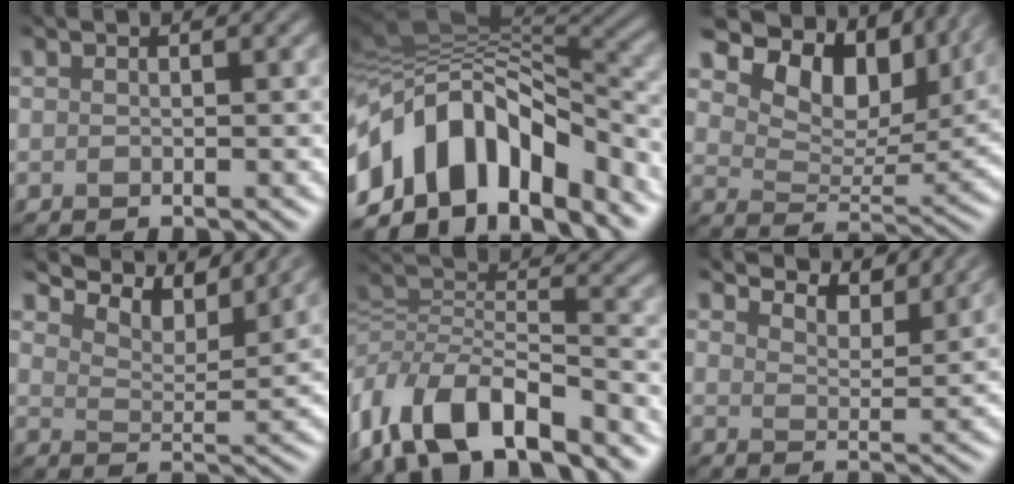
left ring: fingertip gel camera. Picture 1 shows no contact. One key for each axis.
{"total": 13.4, "fx": -5.9, "fy": 7.7, "fz": 9.3, "tx": -0.159, "ty": 0.021, "tz": -0.109}
{"total": 12.8, "fx": 7.9, "fy": 7.0, "fz": 7.4, "tx": -0.122, "ty": 0.010, "tz": 0.131}
{"total": 8.4, "fx": 7.8, "fy": 1.6, "fz": 2.8, "tx": -0.063, "ty": 0.006, "tz": 0.112}
{"total": 10.1, "fx": -6.3, "fy": 4.1, "fz": 6.7, "tx": -0.122, "ty": 0.004, "tz": -0.126}
{"total": 6.2, "fx": 5.9, "fy": 0.9, "fz": 1.6, "tx": -0.046, "ty": 0.003, "tz": 0.079}